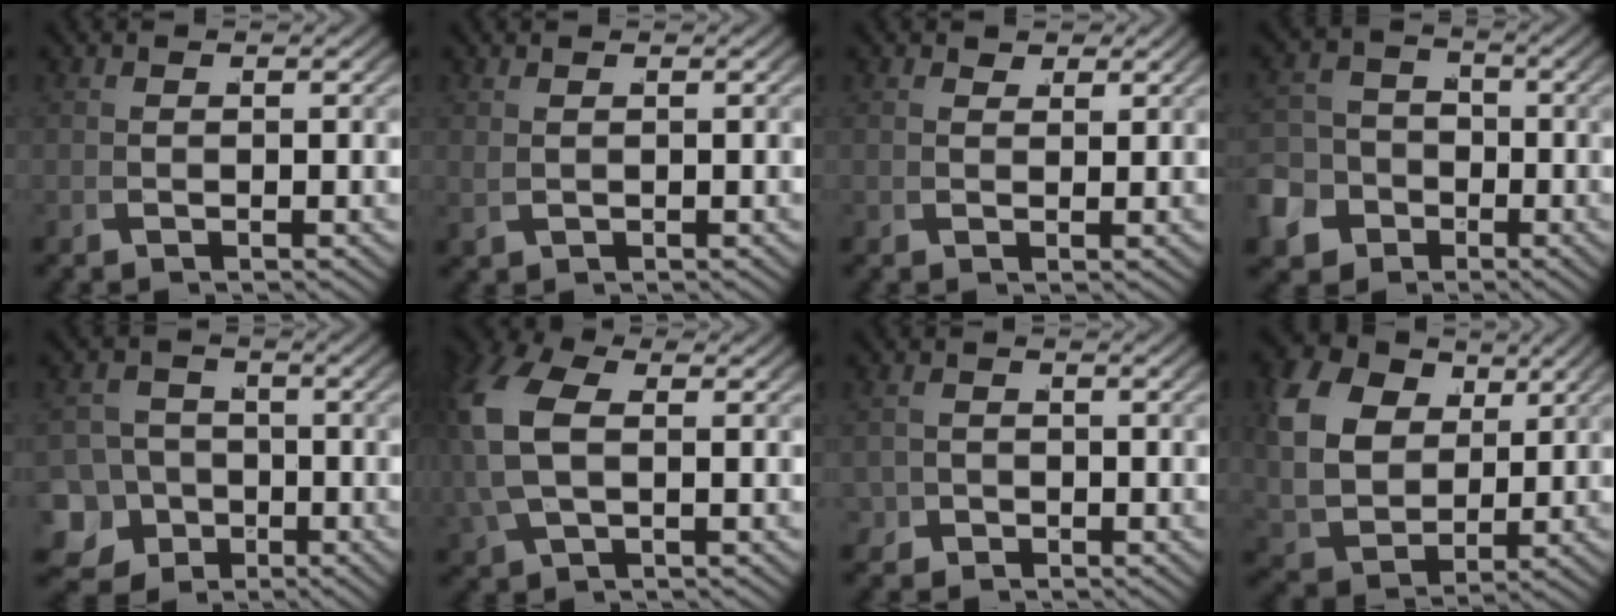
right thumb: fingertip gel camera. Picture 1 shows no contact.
{"total": 0.7, "force": [0.6, 0.1, 0.4], "torque": [-0.013, -0.002, 0.022]}
{"total": 1.5, "force": [1.4, 0.5, 0.1], "torque": [0.008, -0.006, 0.028]}
{"total": 10.1, "force": [-4.0, 8.6, 3.4], "torque": [-0.056, -0.041, -0.062]}
{"total": 10.3, "force": [-4.7, 8.5, 3.3], "torque": [-0.048, -0.059, -0.066]}
{"total": 6.4, "force": [0.9, 4.4, 4.6], "torque": [-0.138, -0.015, 0.031]}
{"total": 1.6, "force": [-1.3, 0.9, -0.3], "torque": [0.007, -0.016, -0.017]}
{"total": 12.0, "force": [2.3, 9.5, 7.0], "torque": [-0.185, -0.039, 0.056]}